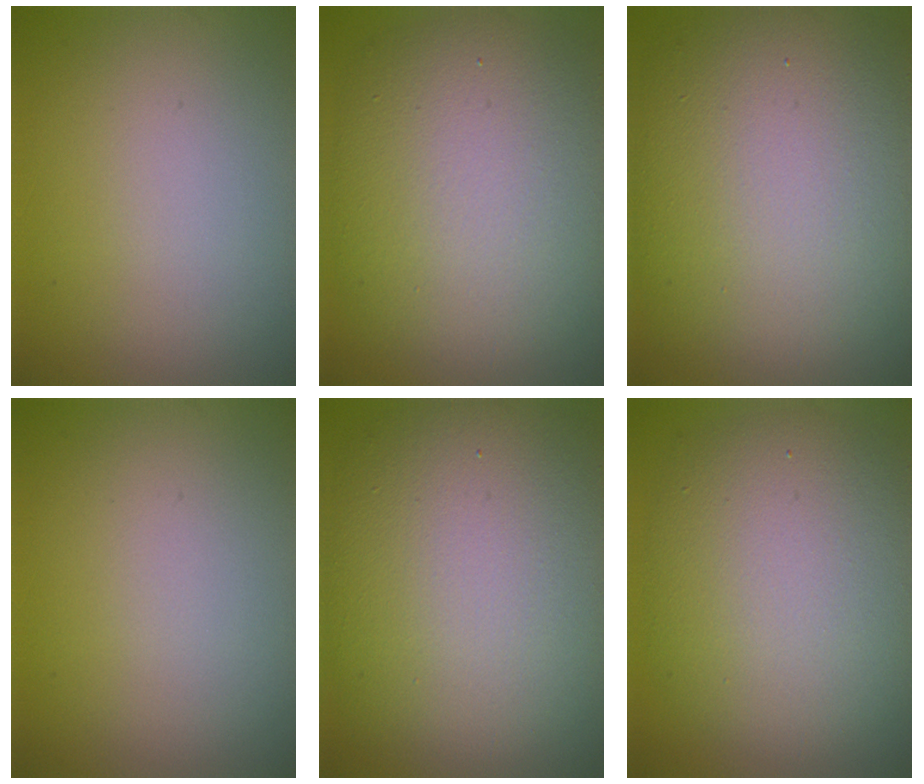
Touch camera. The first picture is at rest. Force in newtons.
{"total": 11.6, "press": 11.6, "slide": 0.6}
{"total": 15.6, "press": 15.6, "slide": 1.1}
{"total": 0.0}
{"total": 14.5, "press": 14.5, "slide": 1.0}
{"total": 9.5, "press": 9.5, "slide": 0.1}